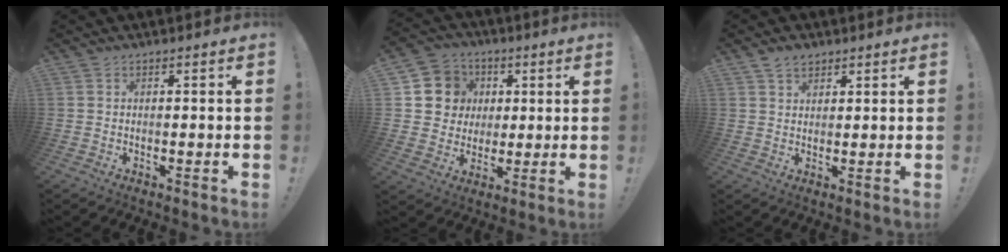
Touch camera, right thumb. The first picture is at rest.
{"total": 9.7, "force": [1.9, 9.3, 1.9], "torque": [-0.027, -0.004, 0.043]}
{"total": 3.6, "force": [2.5, 2.3, 1.2], "torque": [-0.022, -0.008, 0.046]}